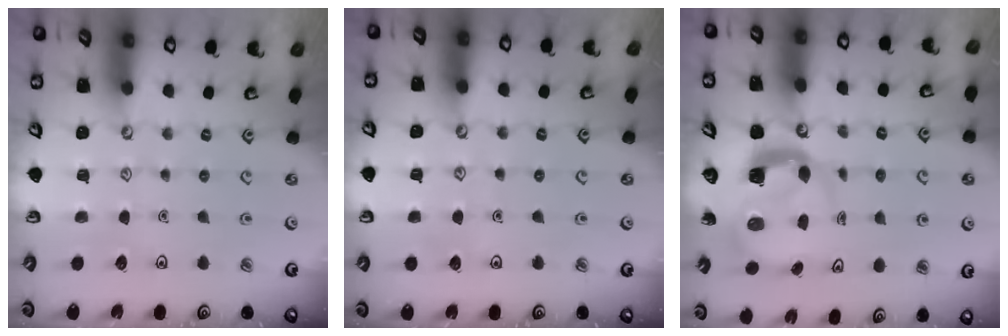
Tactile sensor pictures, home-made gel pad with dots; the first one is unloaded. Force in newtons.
{"total": 4.5, "press": 4.5, "slide": 0.3}
{"total": 4.6, "press": 4.6, "slide": 0.5}